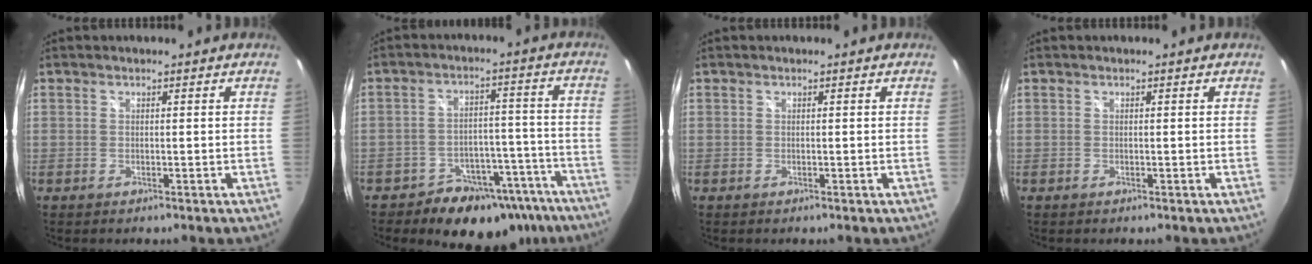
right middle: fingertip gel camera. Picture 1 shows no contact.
{"total": 15.5, "force": [-11.4, 9.4, 4.7], "torque": [-0.075, 0.046, -0.130]}
{"total": 0.0}
{"total": 0.0}